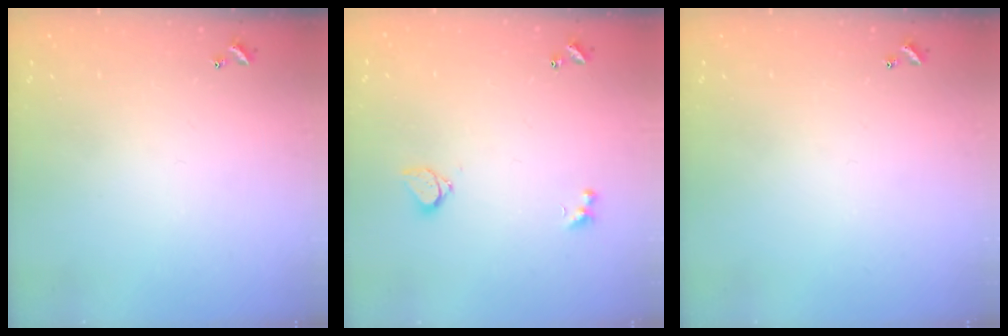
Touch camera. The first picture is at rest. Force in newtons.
{"total": 2.9, "press": 2.8, "slide": 0.7}
{"total": 0.0}